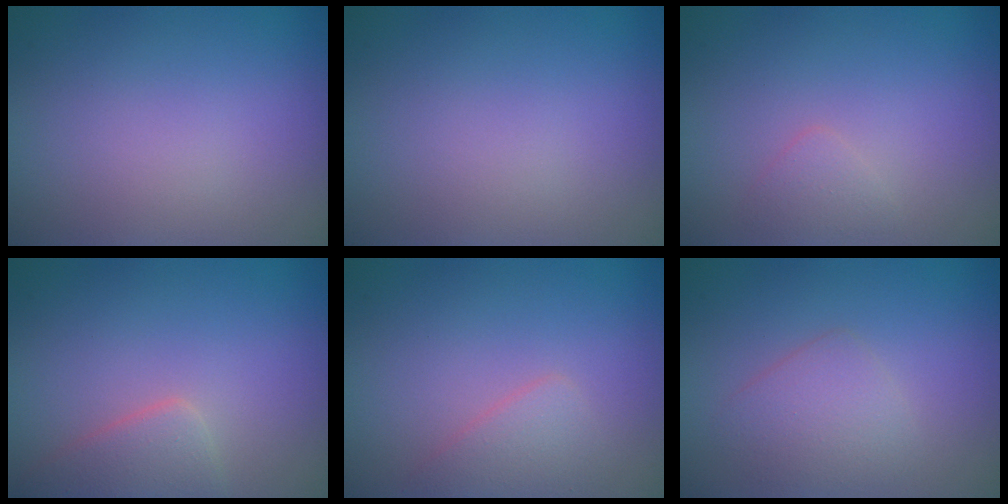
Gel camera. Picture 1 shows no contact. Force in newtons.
{"total": 0.0}
{"total": 1.1, "press": 1.1, "slide": 0.0}
{"total": 2.7, "press": 2.7, "slide": 0.1}
{"total": 1.8, "press": 1.8, "slide": 0.1}
{"total": 2.5, "press": 2.5, "slide": 0.1}